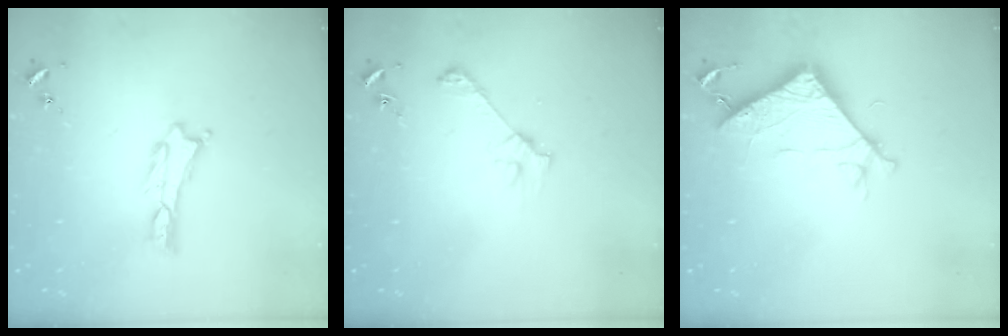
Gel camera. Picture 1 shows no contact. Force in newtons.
{"total": 3.6, "press": 3.6, "slide": 0.3}
{"total": 7.5, "press": 7.5, "slide": 0.4}